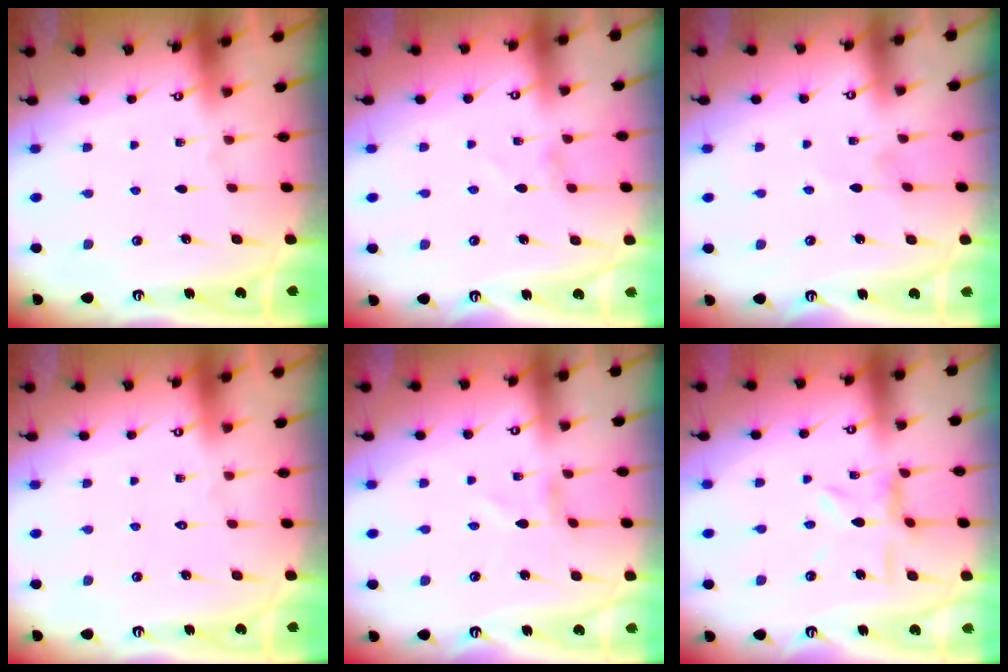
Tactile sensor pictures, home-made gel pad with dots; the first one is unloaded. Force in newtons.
{"total": 0.5, "press": 0.5, "slide": 0.1}
{"total": 0.8, "press": 0.8, "slide": 0.2}
{"total": 1.5, "press": 1.5, "slide": 0.1}
{"total": 1.0, "press": 1.0, "slide": 0.1}
{"total": 6.9, "press": 6.9, "slide": 0.7}